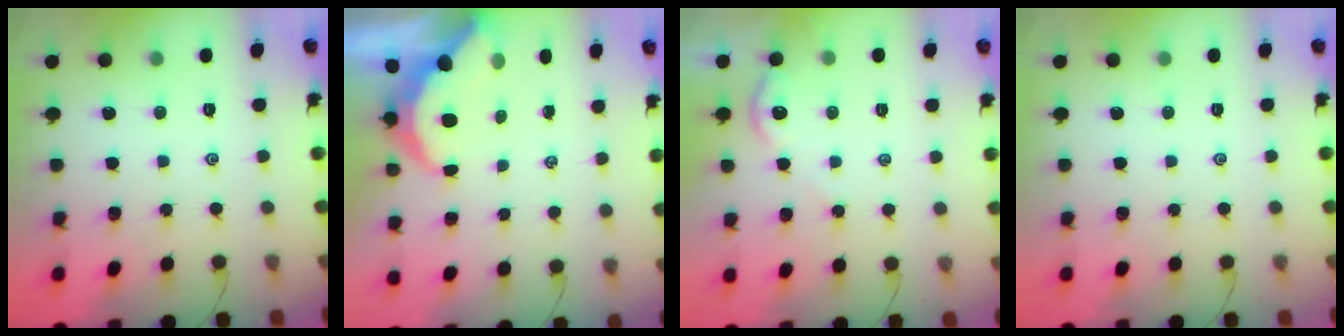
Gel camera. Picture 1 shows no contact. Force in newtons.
{"total": 7.4, "press": 7.3, "slide": 1.1}
{"total": 2.2, "press": 2.2, "slide": 0.4}
{"total": 0.0}